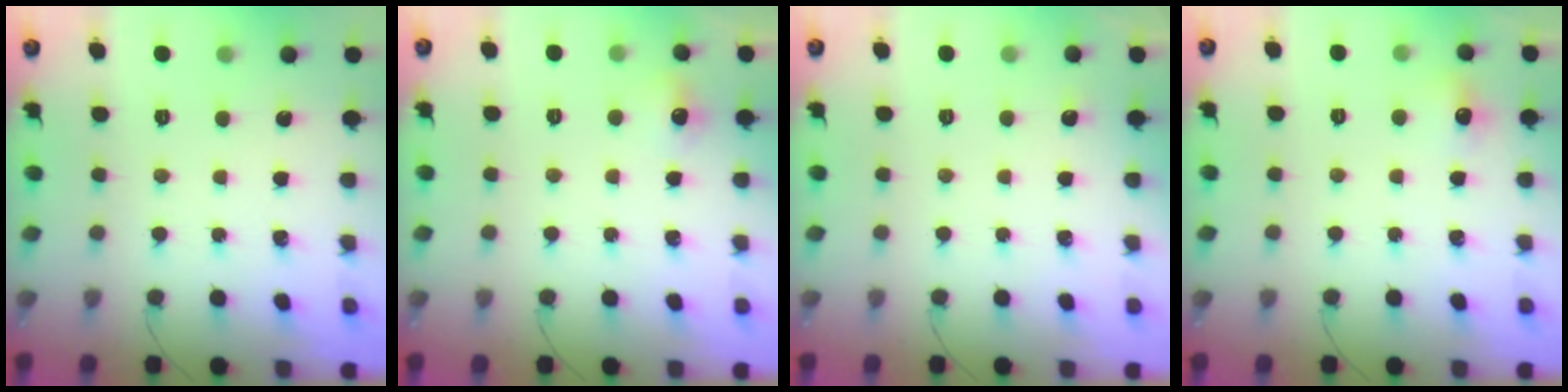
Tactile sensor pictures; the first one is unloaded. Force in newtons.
{"total": 4.7, "press": 4.4, "slide": 1.5}
{"total": 7.2, "press": 2.0, "slide": 6.9}
{"total": 5.7, "press": 5.5, "slide": 1.3}